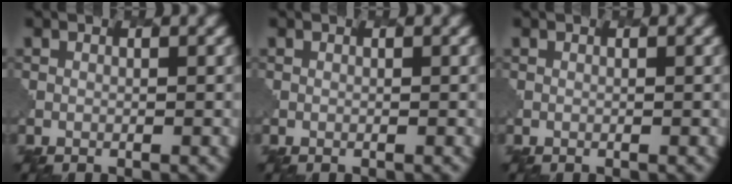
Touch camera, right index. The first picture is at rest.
{"total": 0.0}
{"total": 0.0}